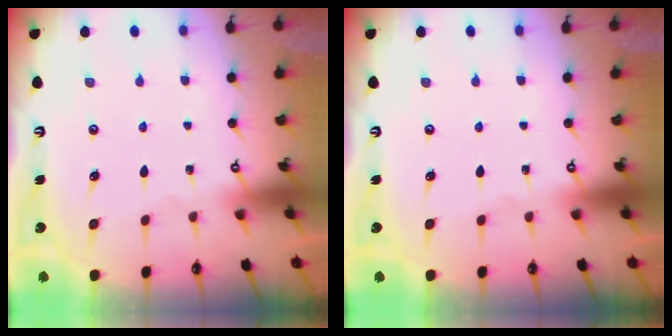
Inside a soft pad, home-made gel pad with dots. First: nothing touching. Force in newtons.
{"total": 0.0}